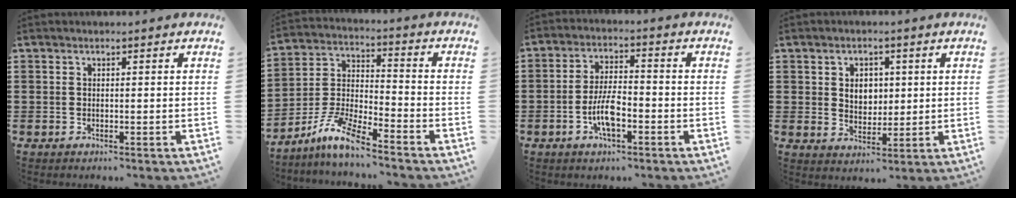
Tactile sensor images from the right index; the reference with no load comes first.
{"total": 8.0, "force": [-6.7, 0.8, 4.4], "torque": [-0.110, -0.006, -0.135]}
{"total": 6.6, "force": [-2.3, 2.4, 5.7], "torque": [-0.130, -0.001, -0.051]}
{"total": 3.8, "force": [0.8, 3.0, 2.2], "torque": [-0.047, 0.005, 0.011]}